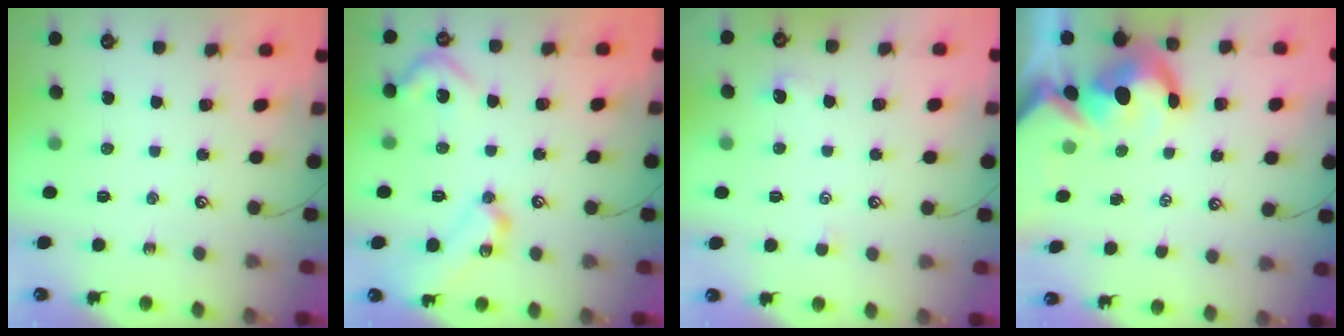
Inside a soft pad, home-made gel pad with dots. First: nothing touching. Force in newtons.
{"total": 18.5, "press": 18.5, "slide": 0.7}
{"total": 1.0, "press": 1.0, "slide": 0.3}
{"total": 9.3, "press": 9.2, "slide": 1.7}